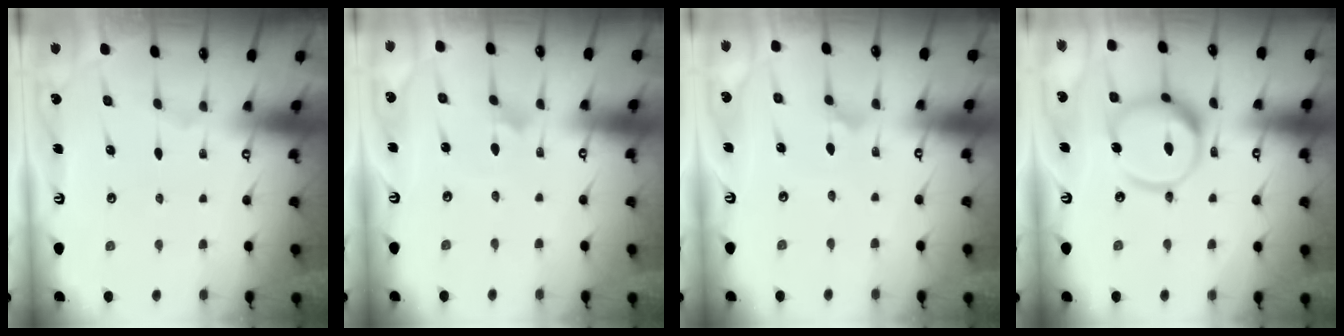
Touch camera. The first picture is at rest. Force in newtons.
{"total": 2.0, "press": 2.0, "slide": 0.1}
{"total": 2.5, "press": 2.5, "slide": 0.3}
{"total": 18.3, "press": 18.2, "slide": 2.0}